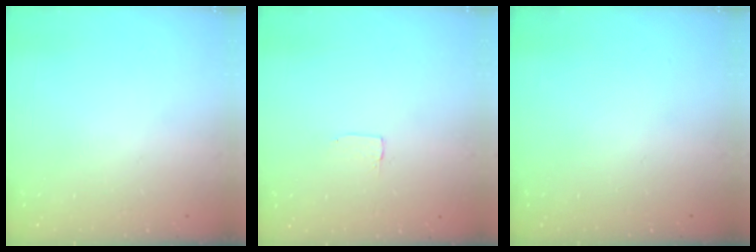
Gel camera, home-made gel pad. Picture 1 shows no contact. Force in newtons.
{"total": 2.0, "press": 2.0, "slide": 0.0}
{"total": 0.0}